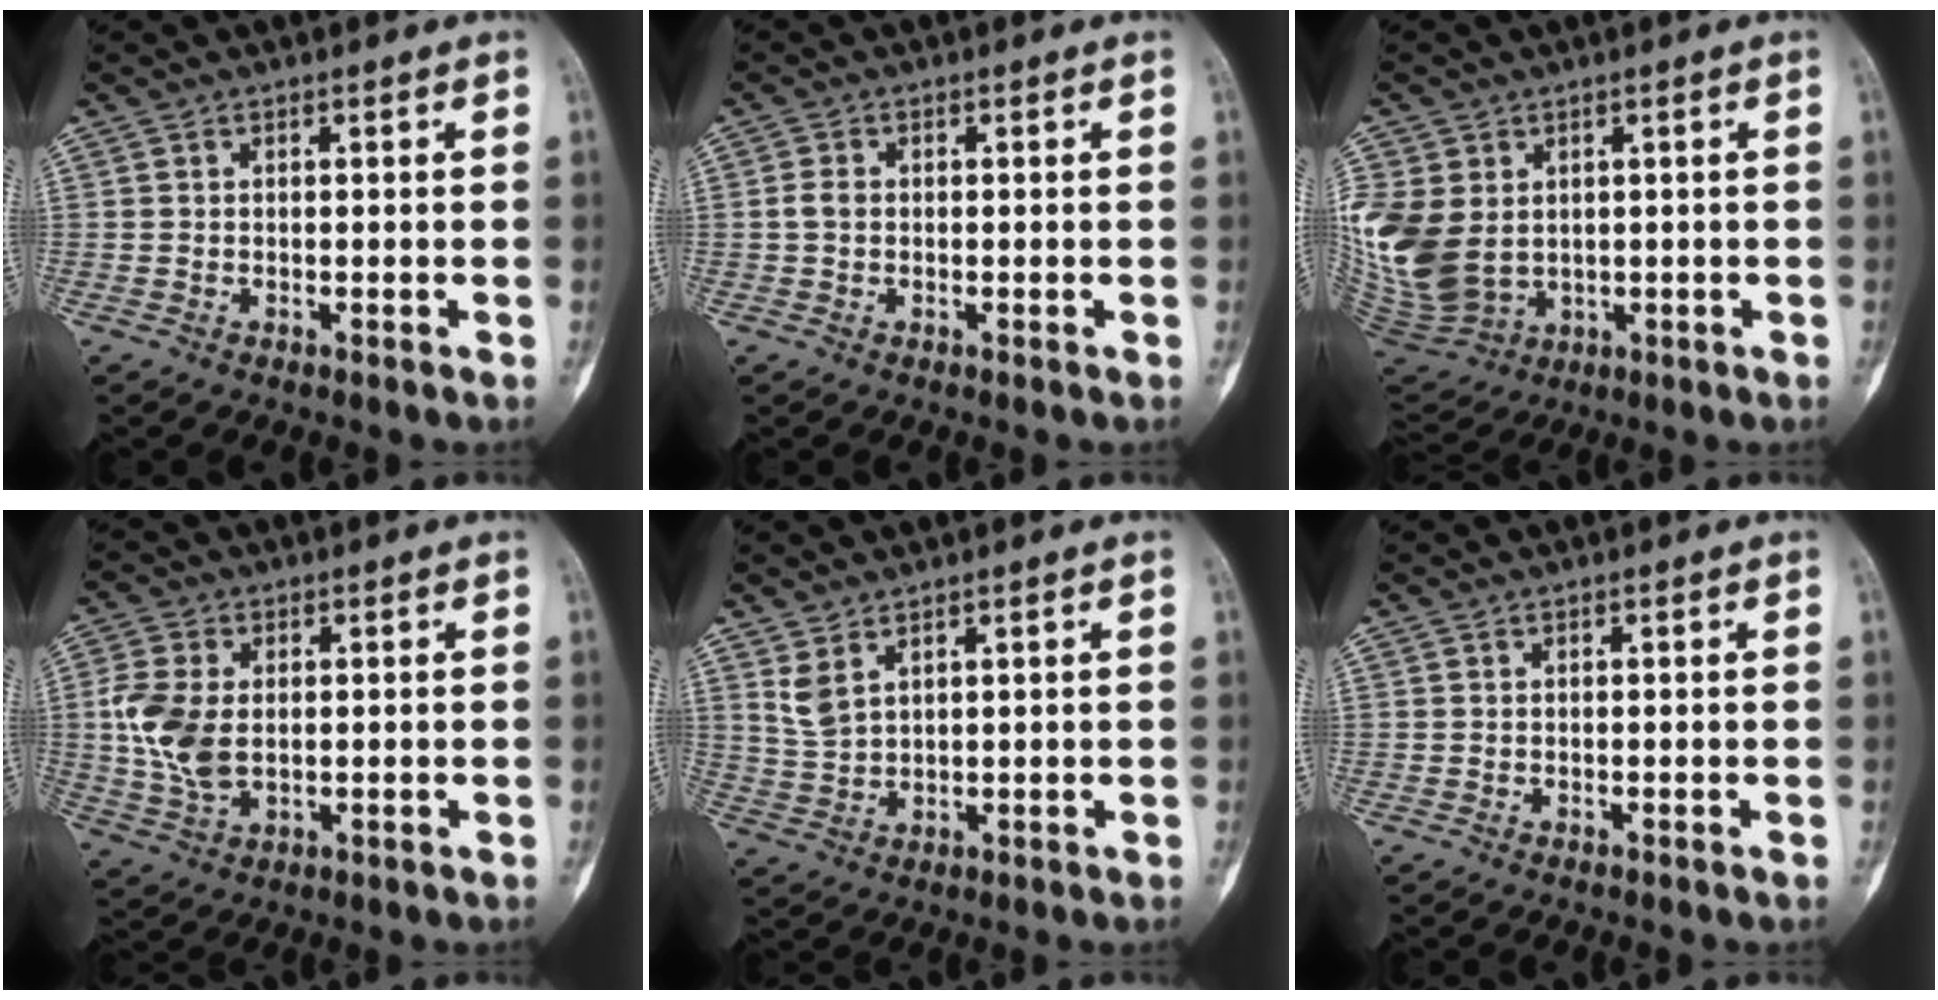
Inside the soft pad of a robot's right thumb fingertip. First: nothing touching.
{"total": 1.9, "force": [-0.1, 1.4, 1.2], "torque": [-0.024, 0.003, -0.004]}
{"total": 15.2, "force": [1.6, 11.7, 9.5], "torque": [-0.220, -0.009, 0.059]}
{"total": 9.6, "force": [0.5, 6.0, 7.4], "torque": [-0.163, 0.000, 0.014]}
{"total": 4.2, "force": [2.6, 2.0, 2.6], "torque": [-0.054, -0.013, 0.063]}
{"total": 0.0}